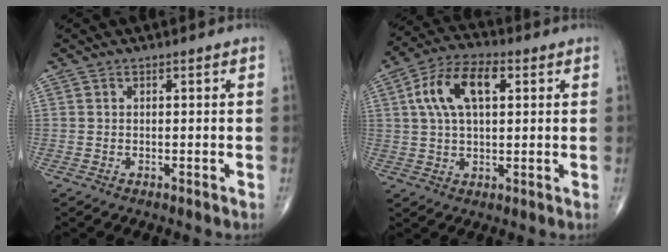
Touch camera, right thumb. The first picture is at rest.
{"total": 11.8, "force": [3.2, 6.1, 9.5], "torque": [-0.177, 0.020, 0.053]}